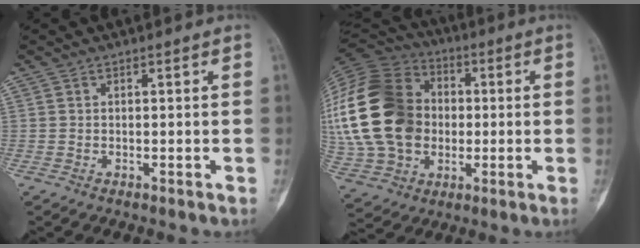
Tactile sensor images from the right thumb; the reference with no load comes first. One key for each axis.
{"total": 28.9, "fx": 1.2, "fy": 22.3, "fz": 18.4, "tx": -0.395, "ty": 0.030, "tz": 0.037}